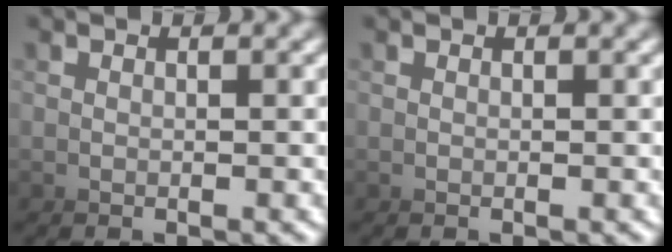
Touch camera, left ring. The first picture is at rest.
{"total": 0.0}